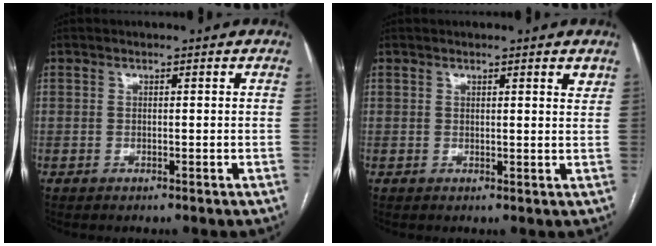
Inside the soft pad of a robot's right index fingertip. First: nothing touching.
{"total": 1.7, "force": [1.3, 0.3, 1.1], "torque": [-0.015, -0.007, 0.014]}